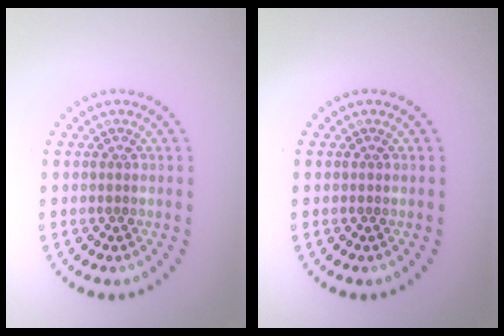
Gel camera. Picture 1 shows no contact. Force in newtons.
{"total": 0.0}